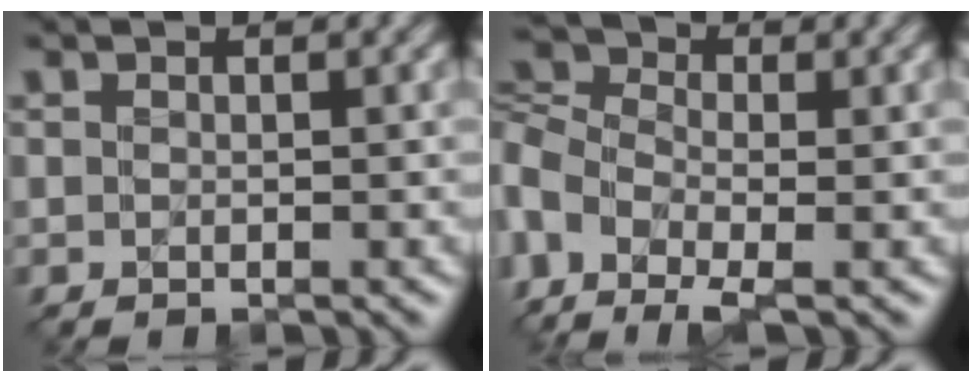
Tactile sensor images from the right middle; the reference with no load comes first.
{"total": 5.2, "force": [-2.2, 2.9, 3.7], "torque": [-0.129, 0.001, -0.046]}